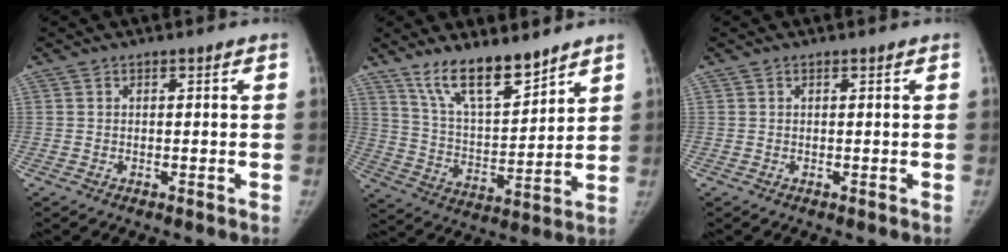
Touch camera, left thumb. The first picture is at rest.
{"total": 13.1, "force": [9.9, 4.0, 7.5], "torque": [-0.107, -0.067, 0.189]}
{"total": 0.0}